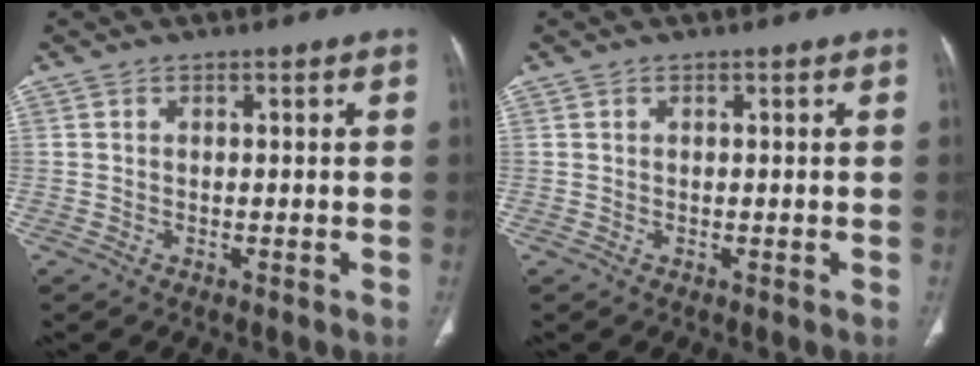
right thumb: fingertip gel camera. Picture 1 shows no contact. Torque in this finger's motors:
{"motor_torque": [0.22, 0.02, -0.38, -0.21, 0.02]}